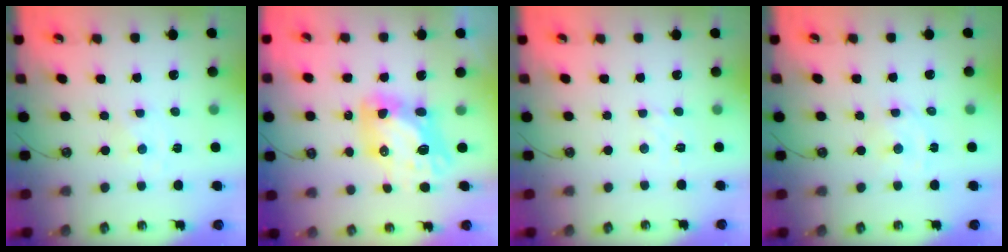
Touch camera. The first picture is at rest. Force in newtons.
{"total": 12.7, "press": 12.6, "slide": 1.2}
{"total": 1.6, "press": 1.5, "slide": 0.5}
{"total": 3.0, "press": 3.0, "slide": 0.3}